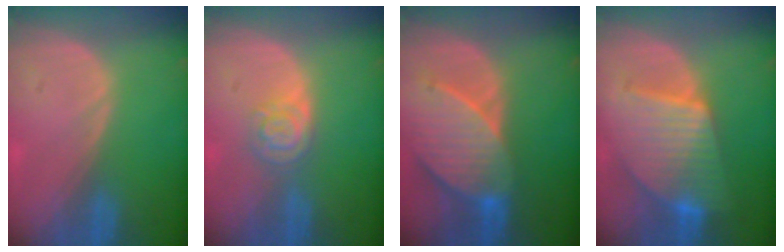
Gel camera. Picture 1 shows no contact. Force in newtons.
{"total": 4.3, "press": 3.9, "slide": 1.9}
{"total": 9.6, "press": 8.7, "slide": 4.0}
{"total": 9.8, "press": 9.7, "slide": 0.7}